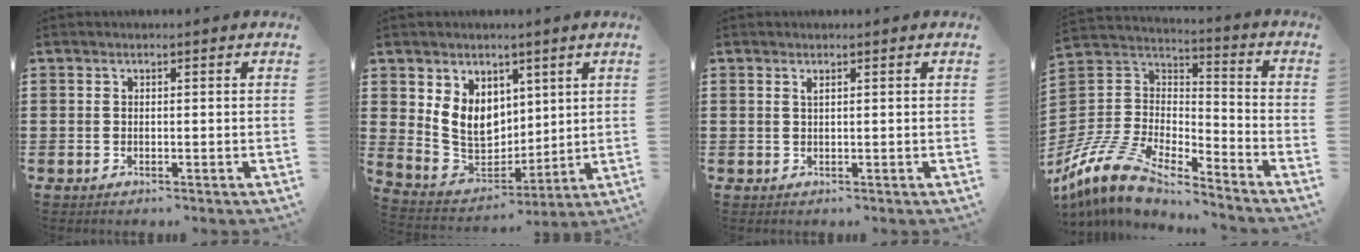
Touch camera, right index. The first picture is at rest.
{"total": 8.6, "force": [3.3, 6.9, 3.8], "torque": [-0.106, -0.008, 0.066]}
{"total": 0.7, "force": [0.4, 0.1, 0.5], "torque": [-0.013, 0.000, 0.009]}
{"total": 11.6, "force": [-10.3, 2.9, 4.4], "torque": [-0.120, 0.007, -0.215]}